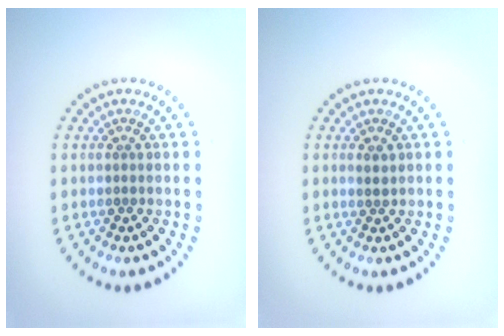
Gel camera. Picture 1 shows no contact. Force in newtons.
{"total": 0.9, "press": 0.8, "slide": 0.4}